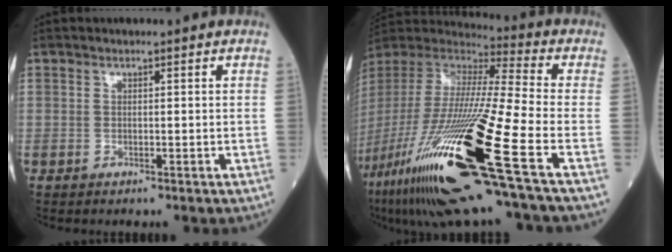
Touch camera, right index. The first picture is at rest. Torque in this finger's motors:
{"motor_torque": [1.27, -0.87, 1.05, 0.22]}